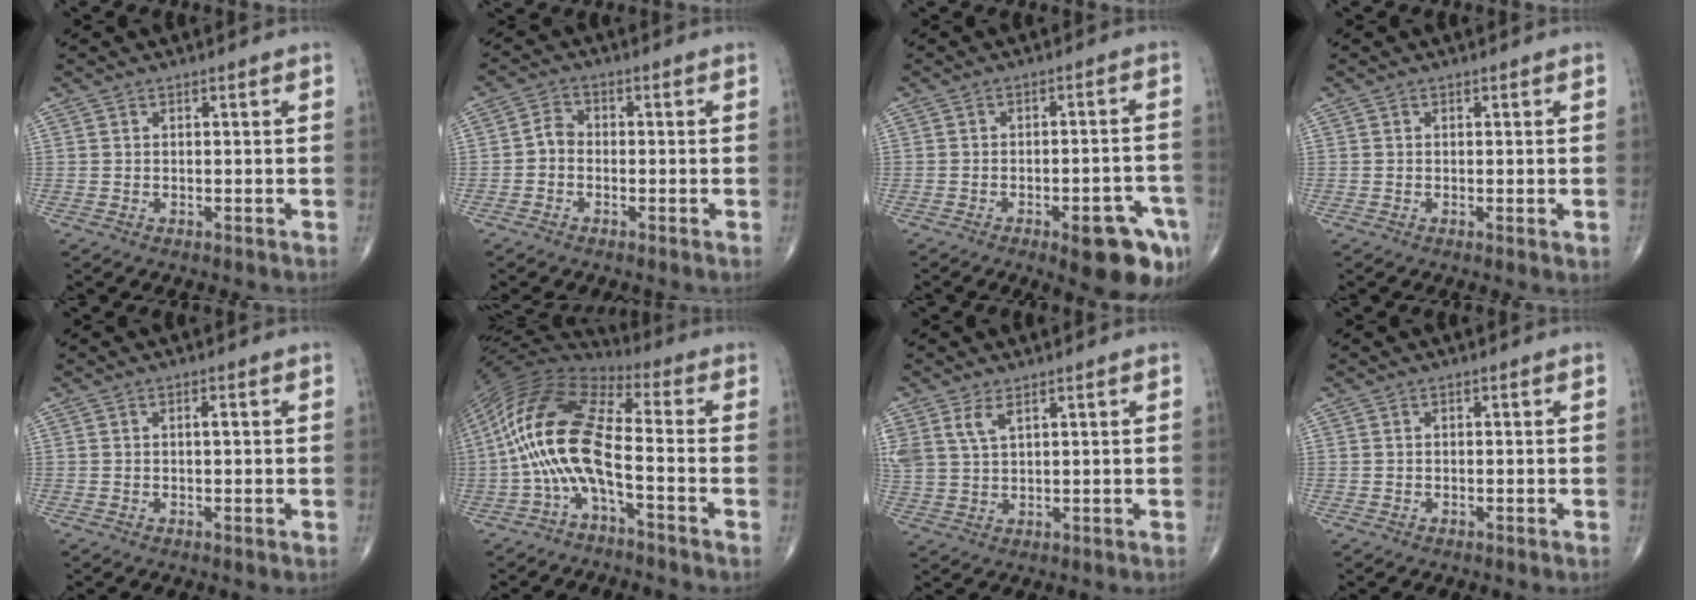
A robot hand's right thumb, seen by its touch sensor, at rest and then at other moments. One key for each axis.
{"total": 2.8, "fx": -0.9, "fy": 2.2, "fz": 1.6, "tx": -0.019, "ty": 0.012, "tz": -0.027}
{"total": 11.6, "fx": -5.8, "fy": 3.7, "fz": 9.3, "tx": -0.094, "ty": 0.026, "tz": -0.066}
{"total": 1.4, "fx": -0.2, "fy": 0.3, "fz": 1.3, "tx": -0.022, "ty": -0.005, "tz": -0.003}
{"total": 1.3, "fx": 0.2, "fy": 0.5, "fz": 1.2, "tx": -0.021, "ty": 0.000, "tz": 0.002}
{"total": 14.9, "fx": -3.7, "fy": 4.8, "fz": 13.6, "tx": -0.291, "ty": 0.057, "tz": -0.081}
{"total": 5.6, "fx": 2.9, "fy": 2.7, "fz": 3.8, "tx": -0.088, "ty": -0.003, "tz": 0.068}
{"total": 0.0}